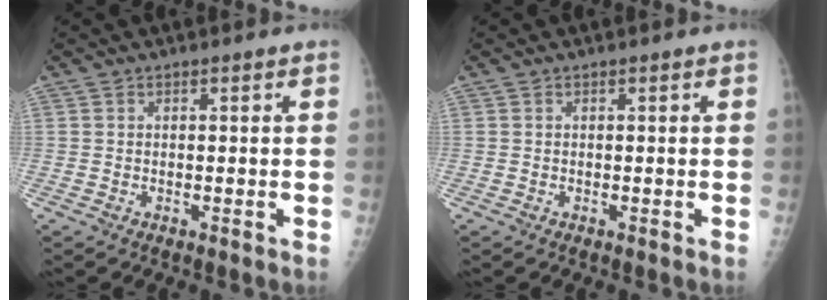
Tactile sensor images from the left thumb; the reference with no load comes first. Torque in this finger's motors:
{"motor_torque": [0.04, 0.04, -0.01, 0.01, 0.00]}